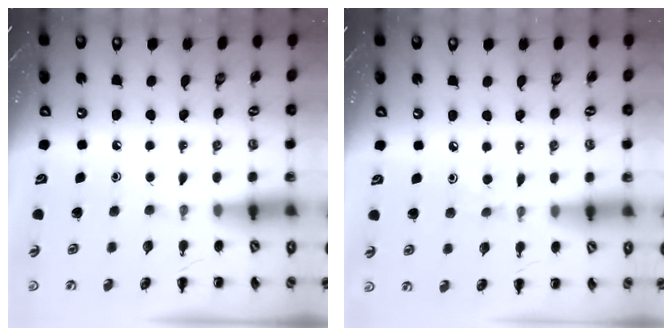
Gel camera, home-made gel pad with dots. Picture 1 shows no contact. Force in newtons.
{"total": 2.9, "press": 2.7, "slide": 1.1}